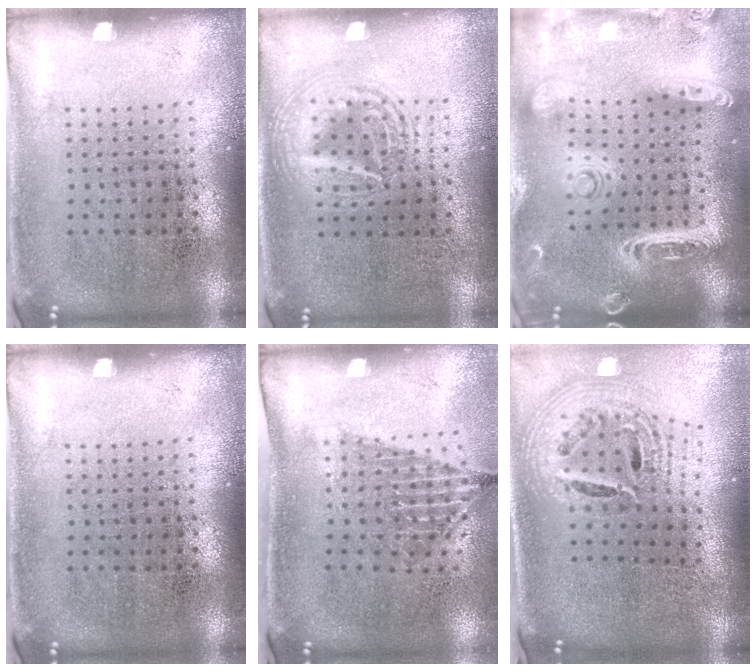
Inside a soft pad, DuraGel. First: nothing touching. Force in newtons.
{"total": 1.8, "press": 1.8, "slide": 0.2}
{"total": 3.0, "press": 2.5, "slide": 1.6}
{"total": 0.0}
{"total": 1.5, "press": 1.1, "slide": 1.0}
{"total": 2.2, "press": 1.6, "slide": 1.6}